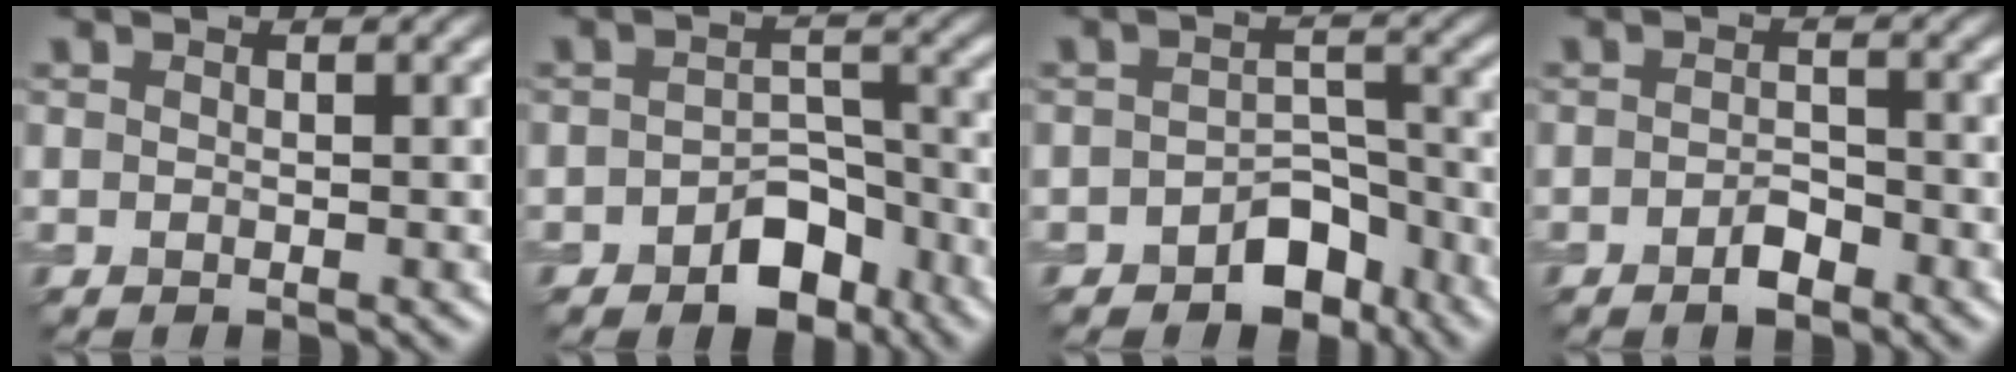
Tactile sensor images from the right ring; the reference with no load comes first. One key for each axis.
{"total": 4.5, "fx": -2.6, "fy": 2.7, "fz": 2.4, "tx": -0.027, "ty": 0.005, "tz": -0.042}
{"total": 4.3, "fx": -2.7, "fy": 2.6, "fz": 2.1, "tx": -0.019, "ty": 0.006, "tz": -0.044}
{"total": 2.1, "fx": -1.3, "fy": 0.8, "fz": 1.3, "tx": -0.021, "ty": 0.003, "tz": -0.025}